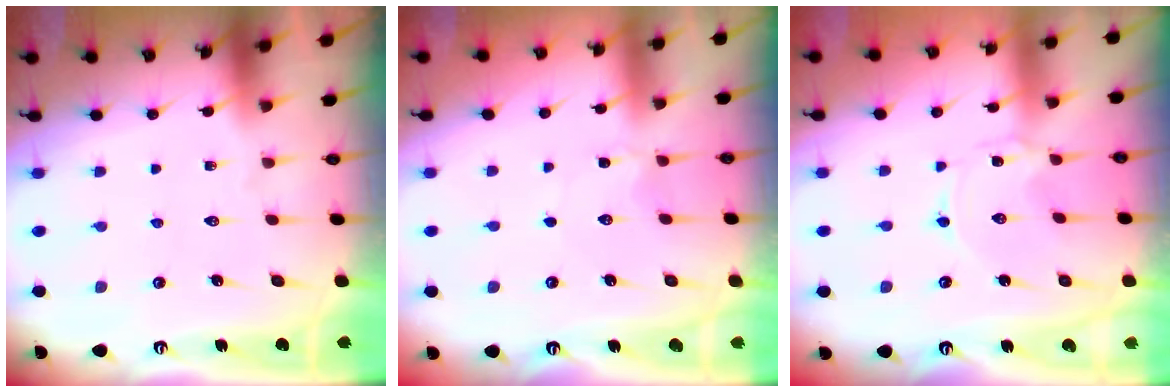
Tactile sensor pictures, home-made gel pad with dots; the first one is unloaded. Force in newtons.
{"total": 2.5, "press": 2.5, "slide": 0.3}
{"total": 0.0}